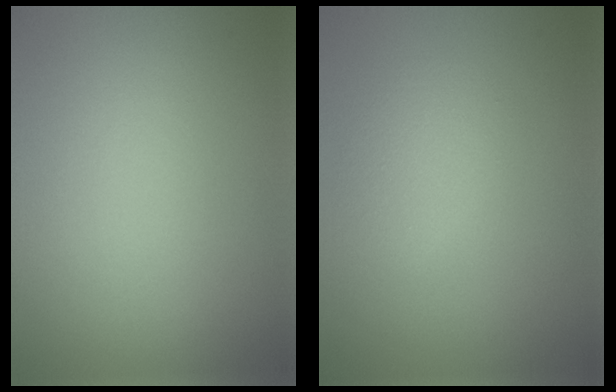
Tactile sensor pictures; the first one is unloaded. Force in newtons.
{"total": 1.8, "press": 1.8, "slide": 0.1}